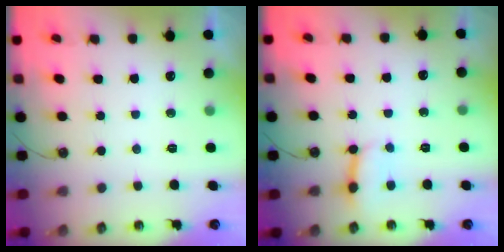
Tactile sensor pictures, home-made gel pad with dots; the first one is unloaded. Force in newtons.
{"total": 4.0, "press": 4.0, "slide": 0.3}